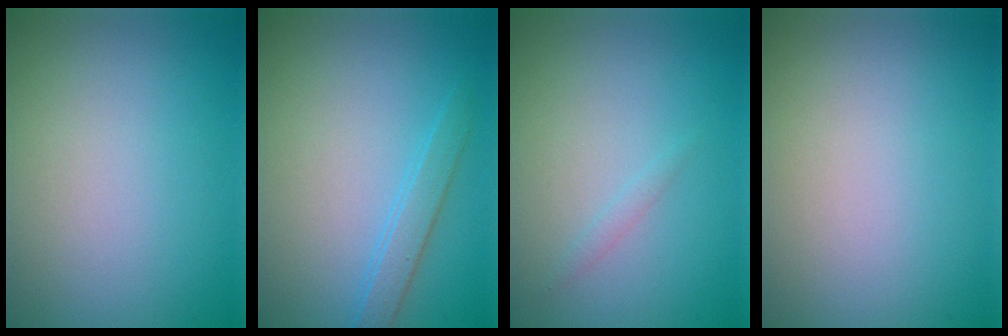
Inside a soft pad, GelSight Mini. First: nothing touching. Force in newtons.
{"total": 2.0, "press": 2.0, "slide": 0.1}
{"total": 0.6, "press": 0.6, "slide": 0.0}
{"total": 0.0}